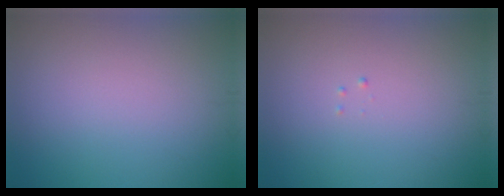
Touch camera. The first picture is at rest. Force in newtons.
{"total": 0.0}